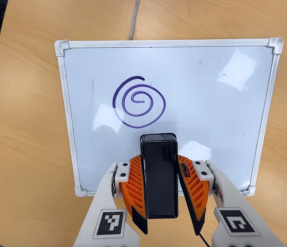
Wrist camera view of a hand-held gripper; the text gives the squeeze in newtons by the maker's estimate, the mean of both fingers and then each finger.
{"total": 5.7, "left": 5.2, "right": 6.3}